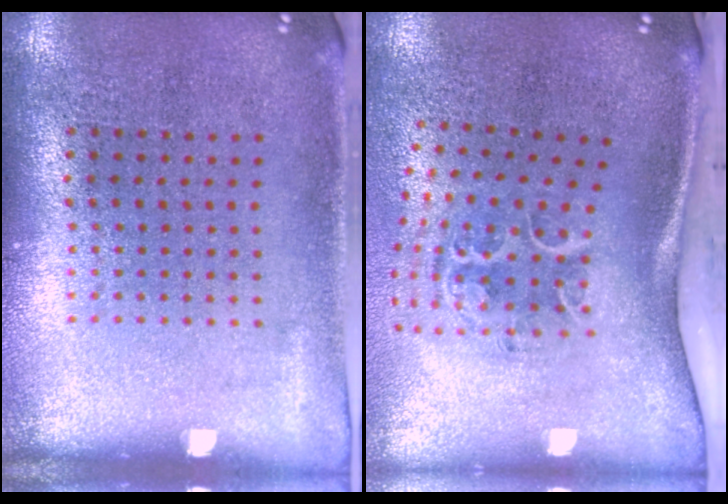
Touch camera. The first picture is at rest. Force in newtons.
{"total": 2.0, "press": 1.4, "slide": 1.4}